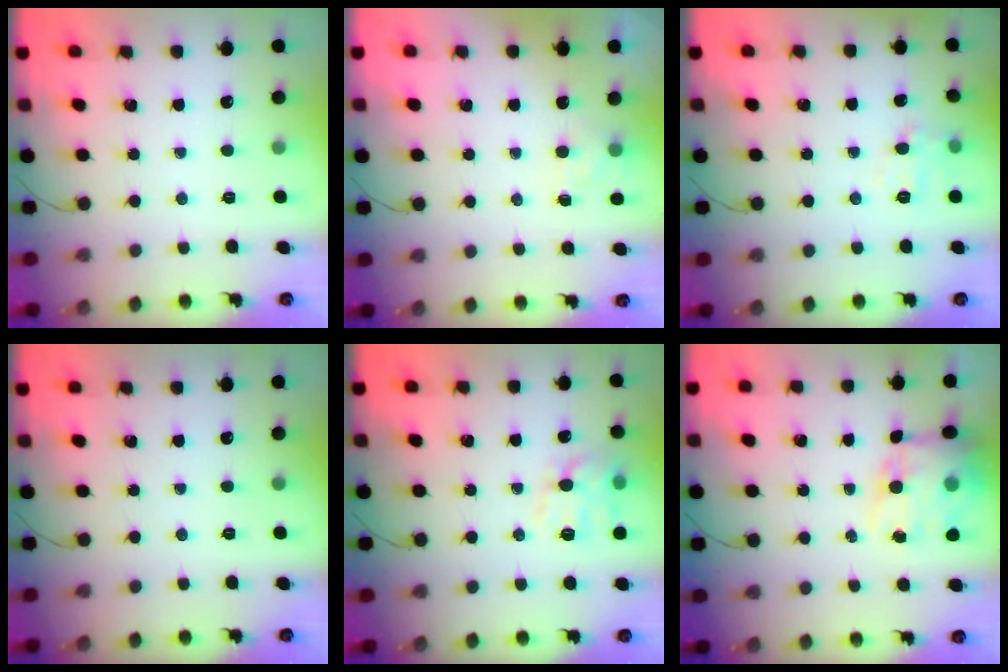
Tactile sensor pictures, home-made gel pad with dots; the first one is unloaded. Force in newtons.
{"total": 4.4, "press": 4.2, "slide": 1.4}
{"total": 5.8, "press": 5.7, "slide": 1.1}
{"total": 0.0}
{"total": 12.0, "press": 12.0, "slide": 0.1}
{"total": 14.9, "press": 14.5, "slide": 3.5}